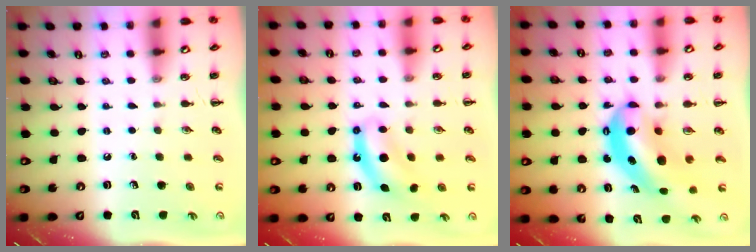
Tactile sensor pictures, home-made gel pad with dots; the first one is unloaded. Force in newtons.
{"total": 8.5, "press": 8.4, "slide": 1.2}
{"total": 8.8, "press": 8.6, "slide": 1.9}